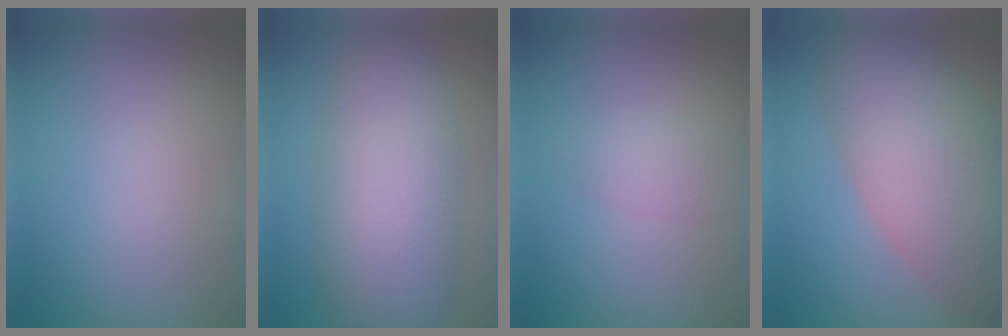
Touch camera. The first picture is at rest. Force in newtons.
{"total": 9.5, "press": 9.5, "slide": 0.3}
{"total": 2.1, "press": 2.1, "slide": 0.1}
{"total": 9.6, "press": 9.6, "slide": 0.6}